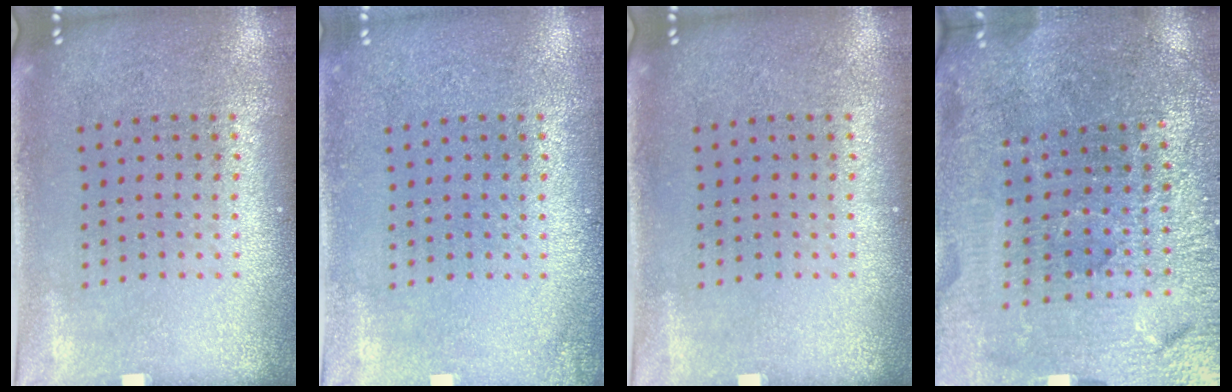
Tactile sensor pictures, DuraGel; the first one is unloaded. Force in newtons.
{"total": 1.1, "press": 1.1, "slide": 0.1}
{"total": 0.0}
{"total": 4.1, "press": 4.0, "slide": 0.9}